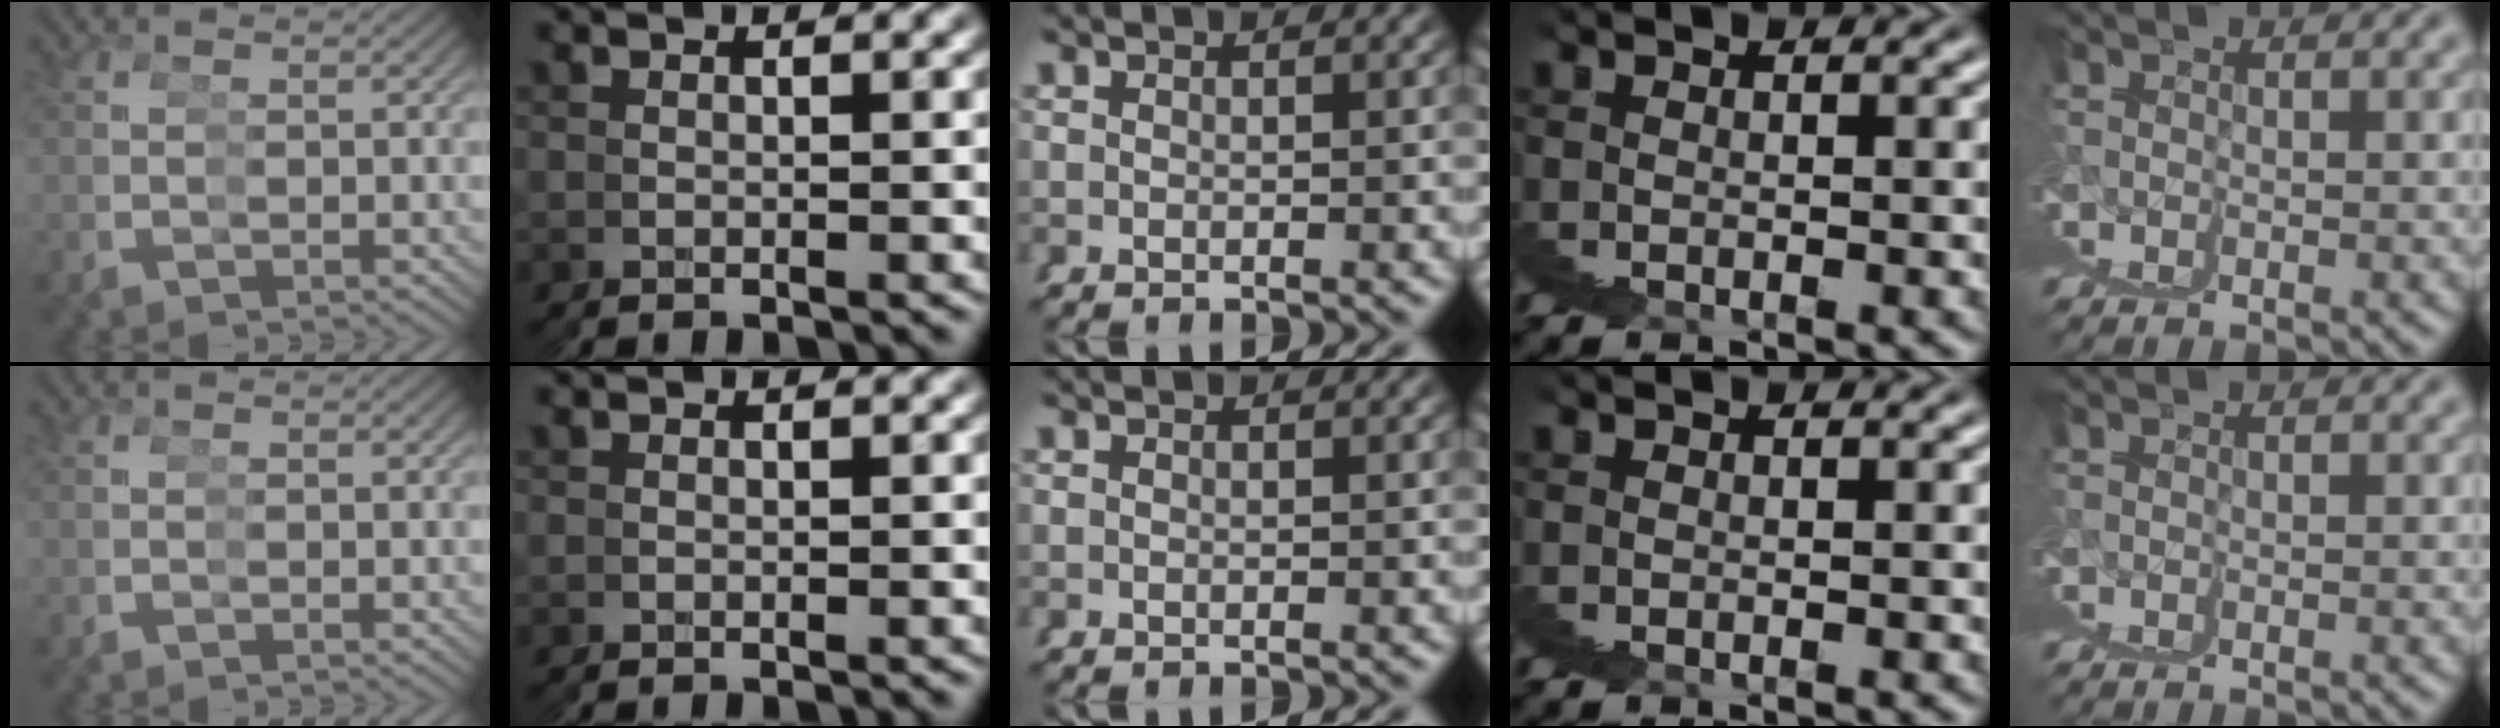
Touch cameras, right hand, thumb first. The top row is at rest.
{}